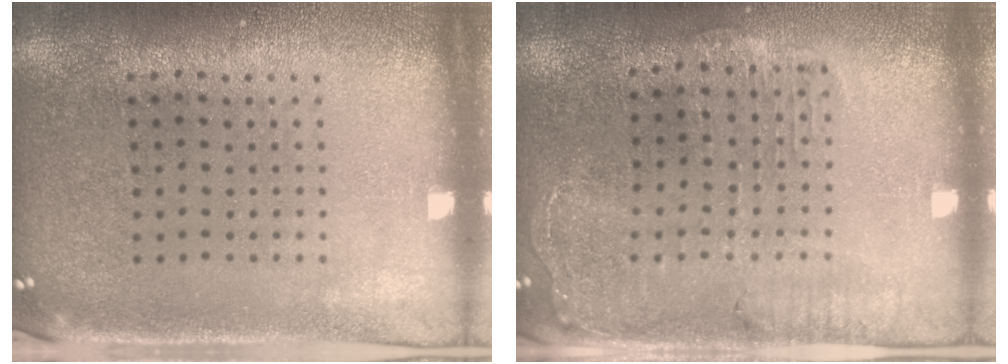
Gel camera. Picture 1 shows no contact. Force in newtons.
{"total": 1.7, "press": 1.6, "slide": 0.5}